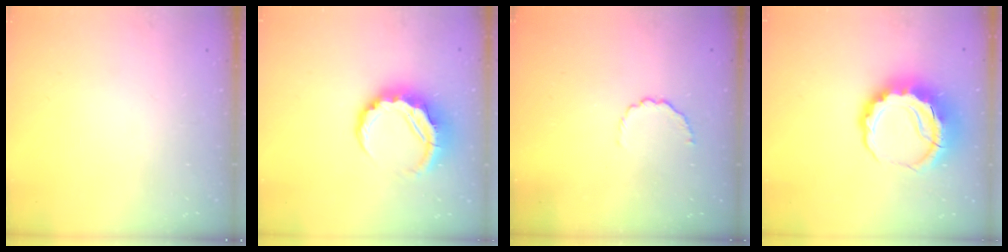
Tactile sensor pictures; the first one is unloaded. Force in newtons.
{"total": 9.1, "press": 9.0, "slide": 1.5}
{"total": 3.9, "press": 3.7, "slide": 1.3}
{"total": 8.5, "press": 8.2, "slide": 2.1}